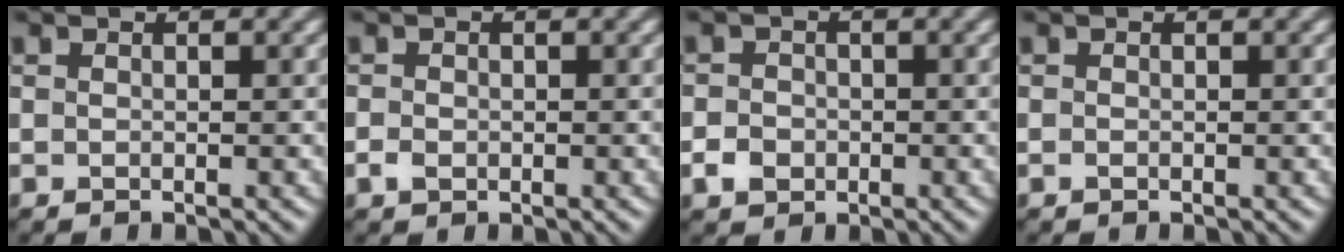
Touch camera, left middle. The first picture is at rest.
{"total": 1.0, "force": [-0.7, 0.6, 0.2], "torque": [-0.004, -0.003, -0.015]}
{"total": 2.0, "force": [-1.1, 1.5, 0.5], "torque": [-0.005, 0.001, -0.020]}
{"total": 0.0}